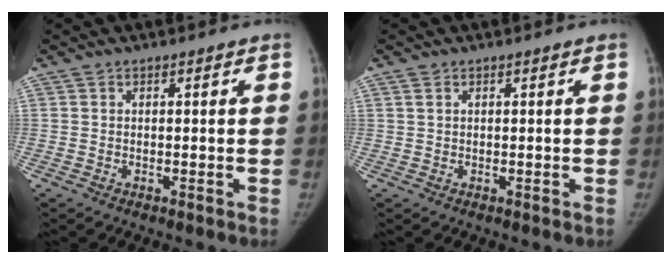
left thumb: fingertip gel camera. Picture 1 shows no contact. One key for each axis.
{"total": 0.8, "fx": 0.5, "fy": 0.4, "fz": 0.5, "tx": -0.011, "ty": 0.003, "tz": 0.010}